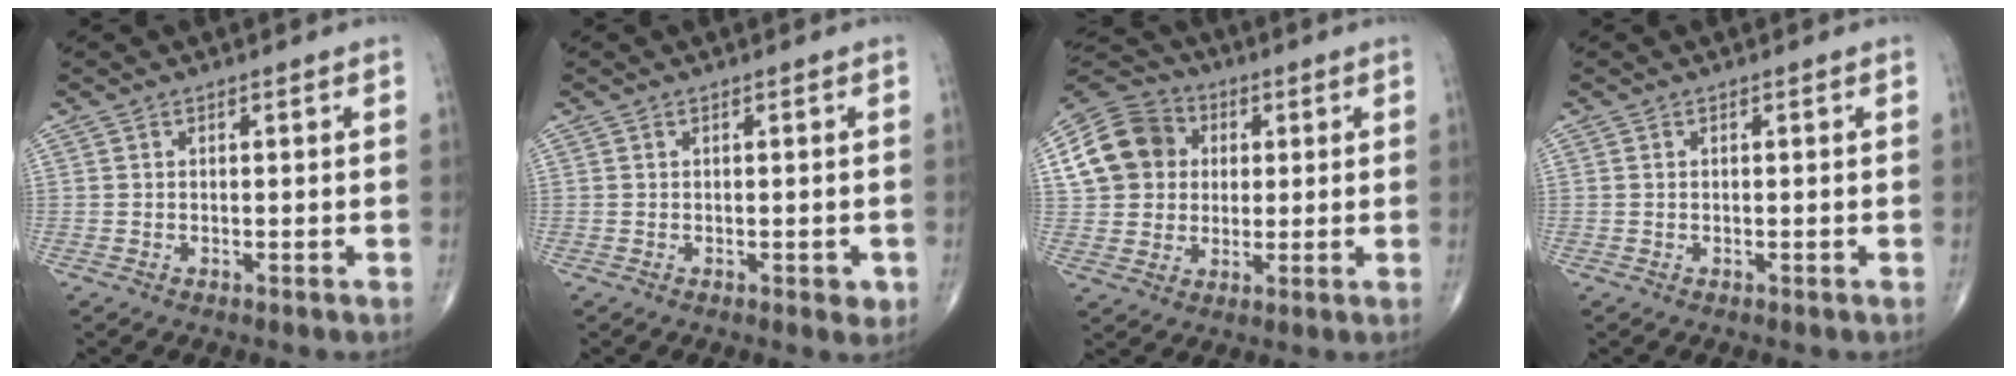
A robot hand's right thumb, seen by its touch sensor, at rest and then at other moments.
{"total": 1.8, "force": [-0.3, 0.8, 1.6], "torque": [-0.008, -0.002, -0.003]}
{"total": 13.7, "force": [2.9, 11.9, 6.2], "torque": [-0.101, 0.014, 0.045]}
{"total": 0.0}